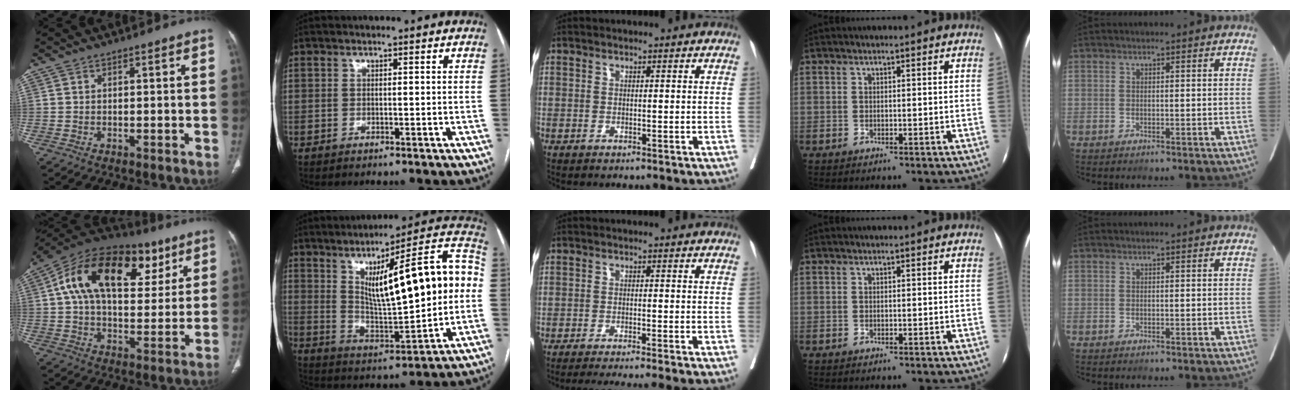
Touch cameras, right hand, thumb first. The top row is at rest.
{"thumb": {"total": 25.9, "force": [9.9, 15.0, 18.7], "torque": [-0.287, 0.028, 0.156]}, "index": {"total": 21.6, "force": [3.2, 3.9, 21.0], "torque": [-0.316, 0.032, 0.051]}, "middle": {"total": 9.5, "force": [-8.3, -1.7, 4.3], "torque": [-0.031, -0.022, -0.123]}}